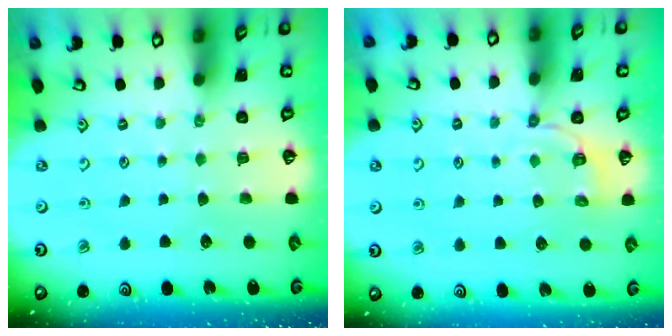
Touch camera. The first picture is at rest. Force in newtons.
{"total": 3.5, "press": 3.0, "slide": 1.8}